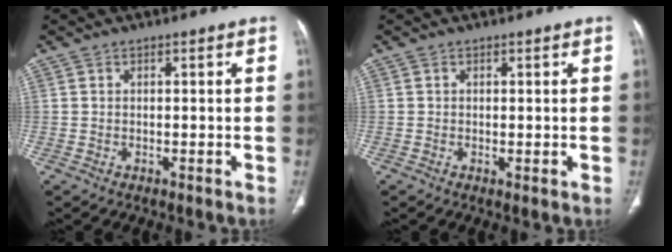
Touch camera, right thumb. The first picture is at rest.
{"total": 0.7, "force": [0.0, 0.2, 0.6], "torque": [-0.015, -0.005, 0.000]}